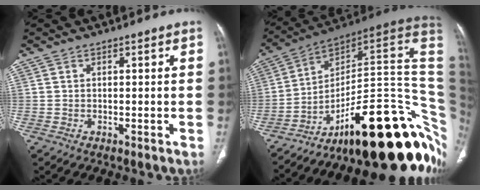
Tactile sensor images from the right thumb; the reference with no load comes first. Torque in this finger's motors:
{"motor_torque": [4.36, 0.65, 0.94, -1.83, 0.55]}